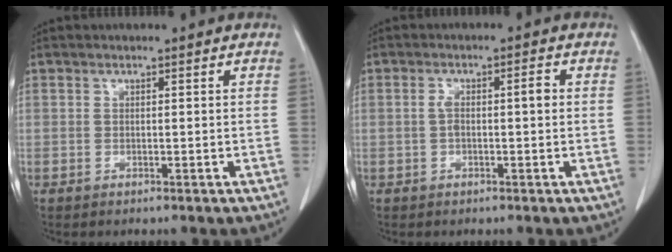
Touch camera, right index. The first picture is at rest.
{"total": 3.3, "force": [0.0, 0.8, 3.2], "torque": [-0.062, 0.016, 0.003]}